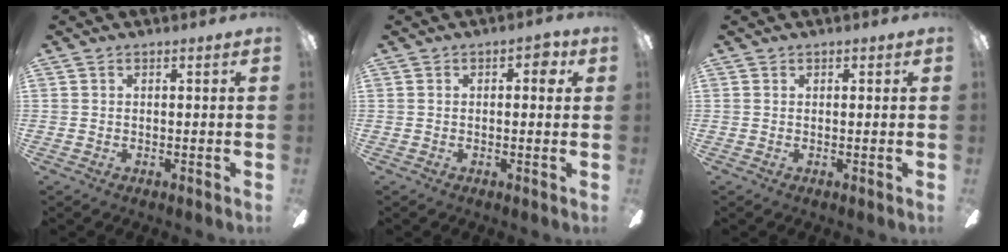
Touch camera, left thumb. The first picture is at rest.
{"total": 3.5, "force": [1.0, 1.6, 2.9], "torque": [-0.037, 0.003, 0.010]}
{"total": 0.6, "force": [0.4, 0.3, 0.3], "torque": [-0.001, -0.001, 0.005]}